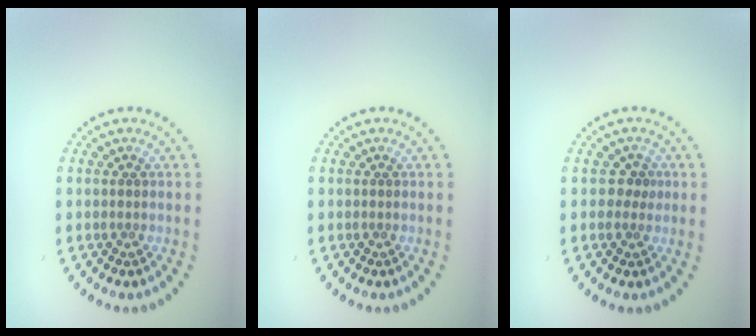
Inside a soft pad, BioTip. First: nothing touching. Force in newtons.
{"total": 0.0}
{"total": 1.3, "press": 1.1, "slide": 0.7}